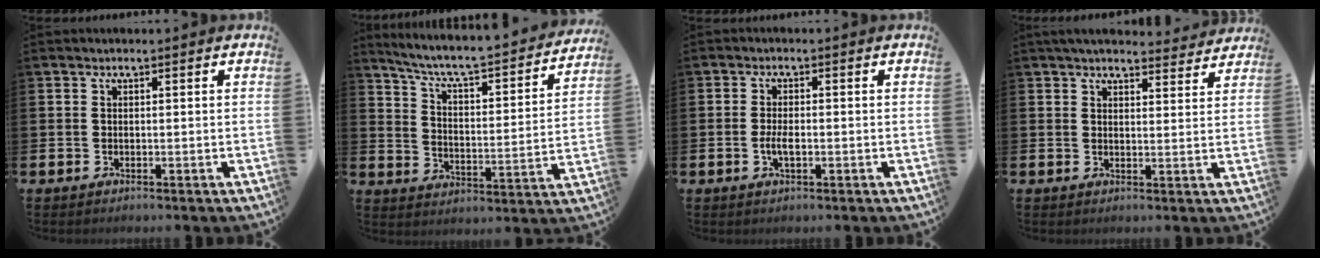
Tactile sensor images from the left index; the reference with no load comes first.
{"total": 6.3, "force": [5.7, 0.9, 2.5], "torque": [-0.081, -0.048, 0.091]}
{"total": 2.3, "force": [-0.6, 1.0, 2.1], "torque": [-0.037, 0.000, -0.011]}
{"total": 4.4, "force": [4.2, 0.7, 0.9], "torque": [-0.025, -0.019, 0.077]}